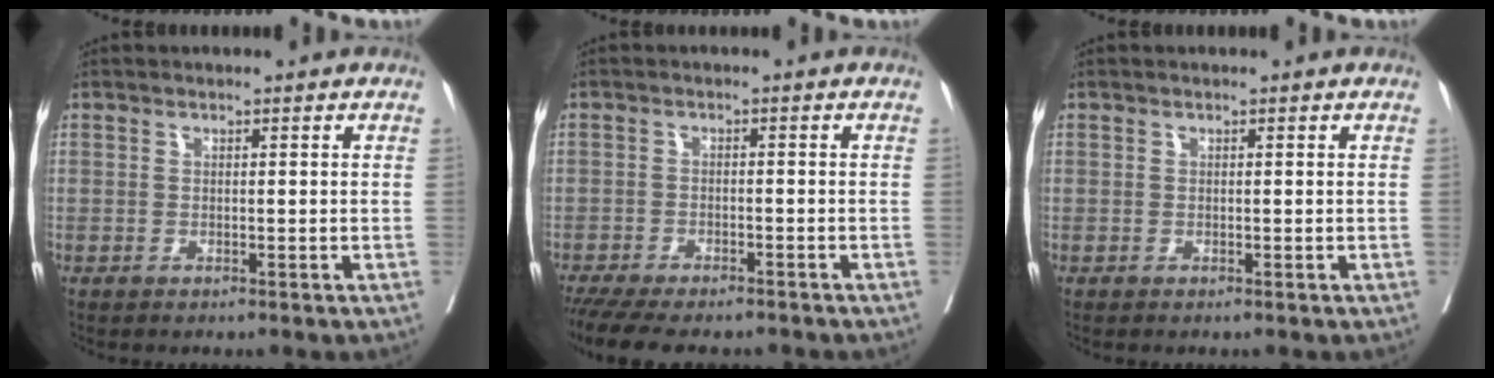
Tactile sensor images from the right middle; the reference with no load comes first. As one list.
[{"total": 12.4, "force": [-10.7, 3.2, 5.6], "torque": [-0.102, -0.015, -0.151]}, {"total": 0.0}]